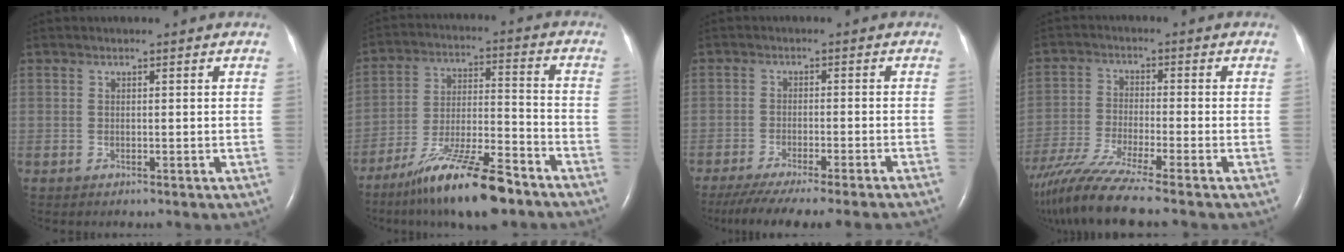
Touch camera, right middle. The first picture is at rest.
{"total": 14.9, "force": [-10.9, 1.8, 10.0], "torque": [-0.188, -0.018, -0.190]}
{"total": 14.1, "force": [-12.4, -0.6, 6.8], "torque": [-0.093, -0.041, -0.180]}
{"total": 11.1, "force": [-8.9, -1.2, 6.4], "torque": [-0.117, -0.040, -0.158]}